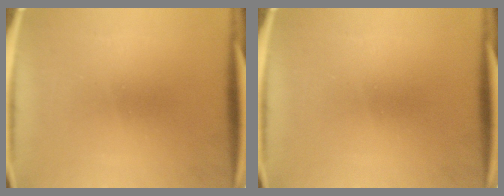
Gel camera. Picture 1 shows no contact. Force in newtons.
{"total": 0.0}